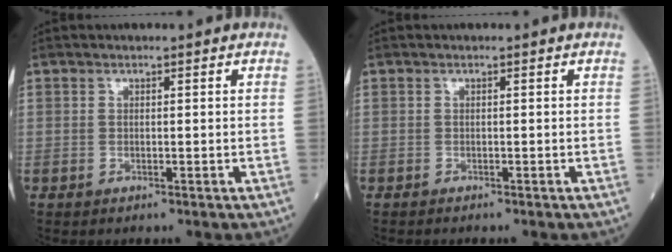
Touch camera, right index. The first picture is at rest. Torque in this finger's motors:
{"motor_torque": [-0.11, -0.02, 0.04, 0.01]}